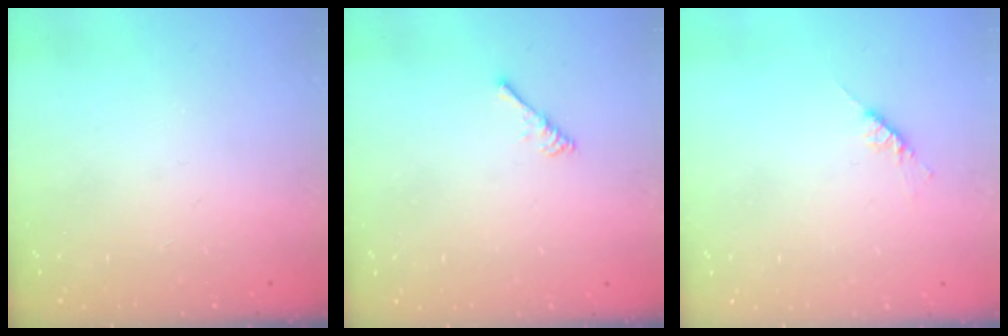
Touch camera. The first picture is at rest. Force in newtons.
{"total": 2.7, "press": 2.6, "slide": 0.5}
{"total": 4.7, "press": 4.6, "slide": 0.5}